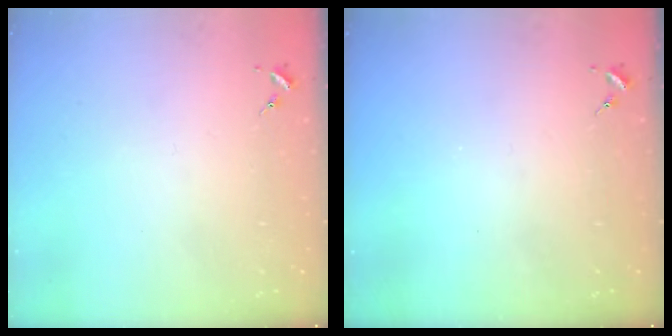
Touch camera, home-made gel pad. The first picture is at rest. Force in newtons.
{"total": 0.0}